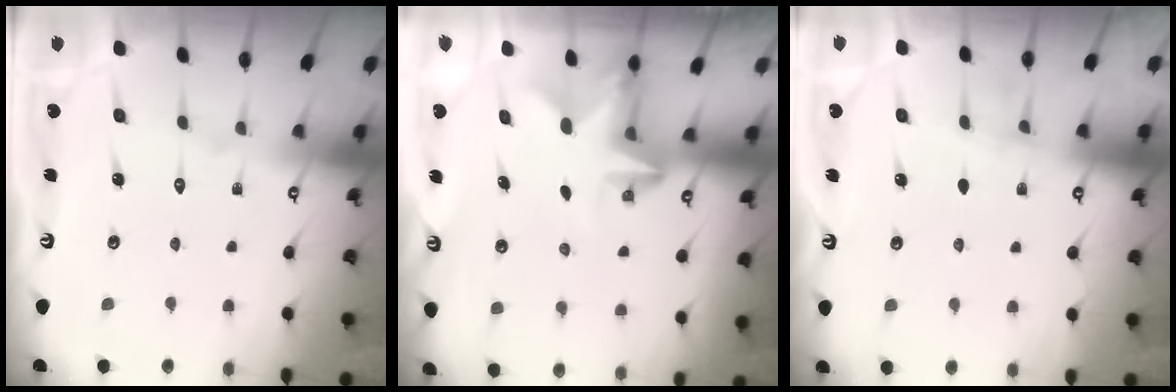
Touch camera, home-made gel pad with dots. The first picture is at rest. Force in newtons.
{"total": 2.7, "press": 2.7, "slide": 0.5}
{"total": 3.1, "press": 2.8, "slide": 1.2}